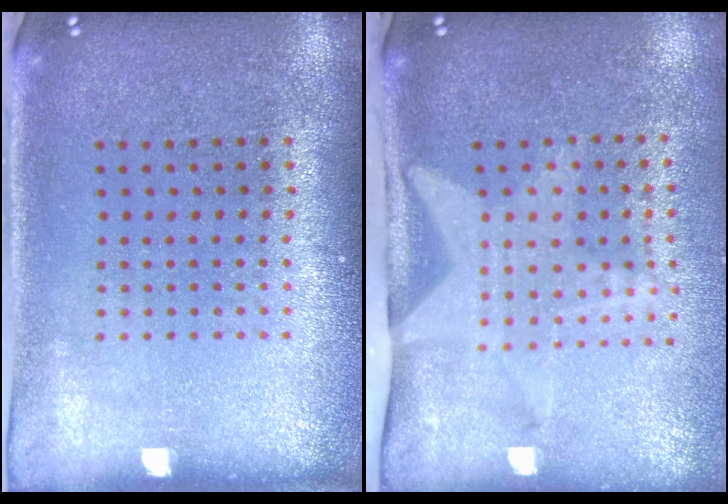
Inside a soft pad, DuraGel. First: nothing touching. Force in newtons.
{"total": 2.0, "press": 1.5, "slide": 1.3}